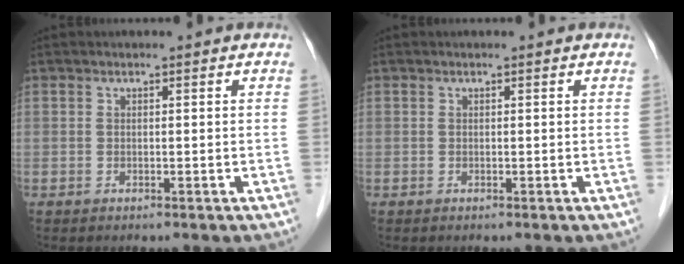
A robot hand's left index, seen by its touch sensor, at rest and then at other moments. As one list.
[{"total": 0.0}]